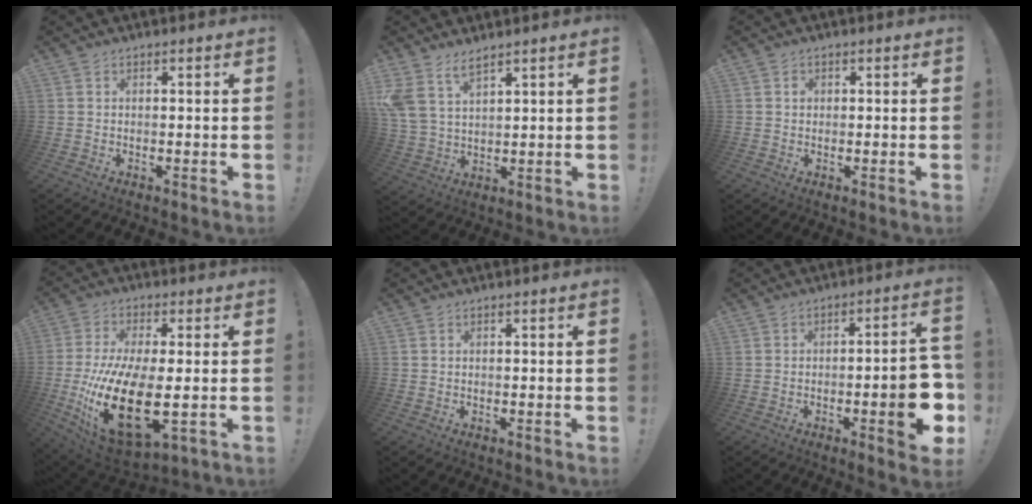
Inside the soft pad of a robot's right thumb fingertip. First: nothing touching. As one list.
[{"total": 8.1, "force": [5.8, 3.6, 4.3], "torque": [-0.092, -0.025, 0.113]}, {"total": 1.0, "force": [0.1, 0.9, 0.3], "torque": [-0.003, 0.003, 0.001]}, {"total": 22.9, "force": [-3.3, 10.5, 20.1], "torque": [-0.395, -0.002, -0.041]}, {"total": 0.0}, {"total": 12.0, "force": [-3.2, 2.8, 11.2], "torque": [-0.136, 0.004, -0.047]}]